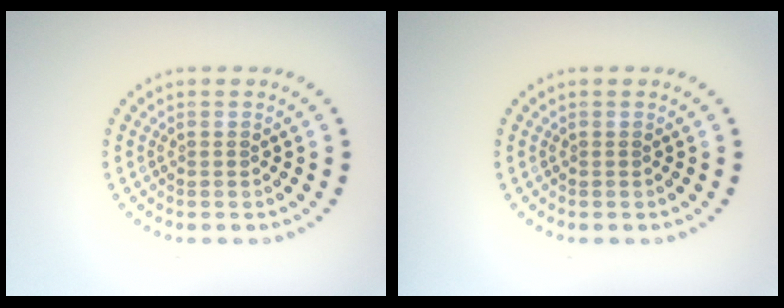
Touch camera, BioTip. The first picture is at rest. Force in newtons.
{"total": 0.0}